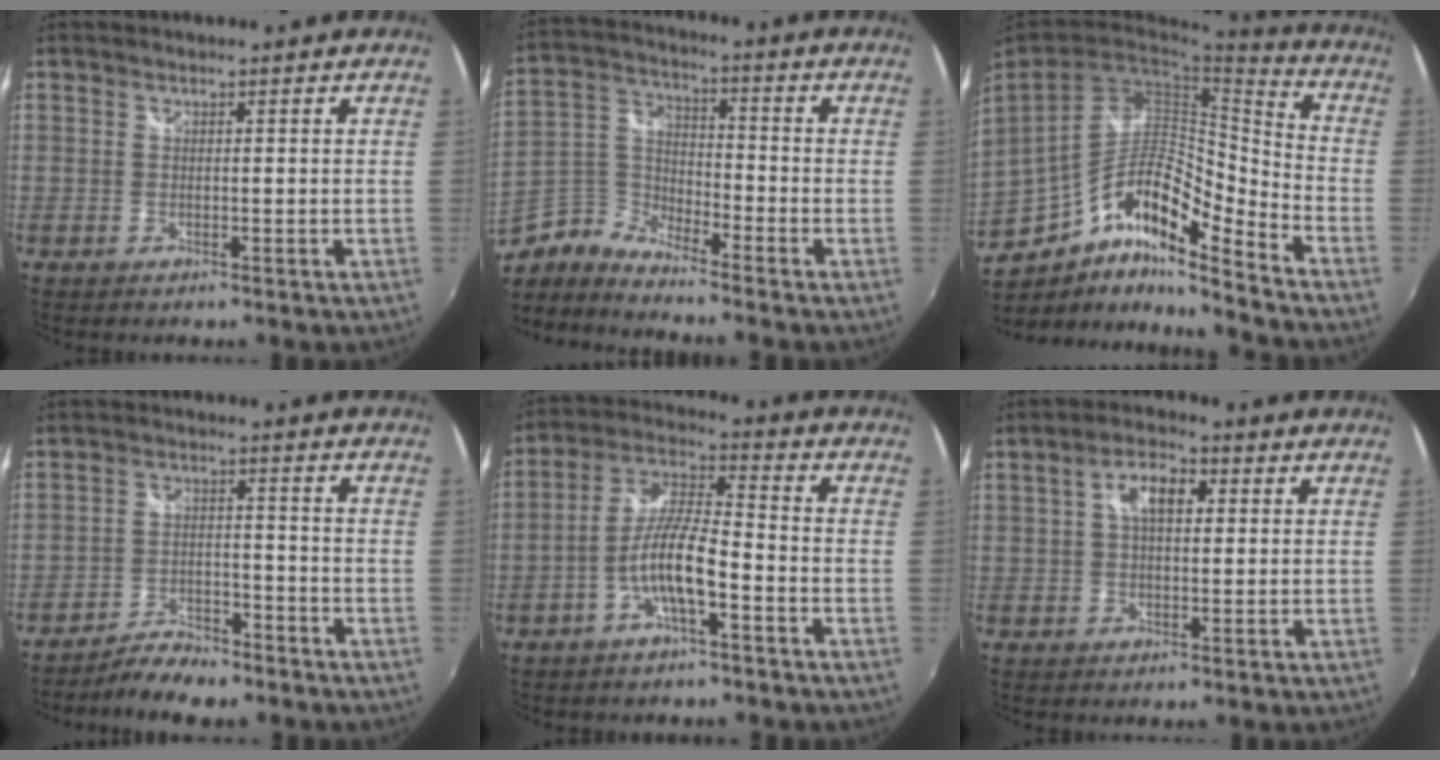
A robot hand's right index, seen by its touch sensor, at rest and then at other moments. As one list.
[{"total": 6.5, "force": [-5.5, 2.9, 1.9], "torque": [-0.047, 0.022, -0.132]}, {"total": 16.5, "force": [-9.3, 5.4, 12.5], "torque": [-0.241, -0.005, -0.173]}, {"total": 7.2, "force": [-6.3, 2.3, 2.6], "torque": [-0.069, 0.001, -0.106]}, {"total": 9.1, "force": [-3.8, 1.8, 8.0], "torque": [-0.171, 0.013, -0.073]}, {"total": 6.2, "force": [1.4, 3.4, 5.0], "torque": [-0.088, 0.018, 0.022]}]